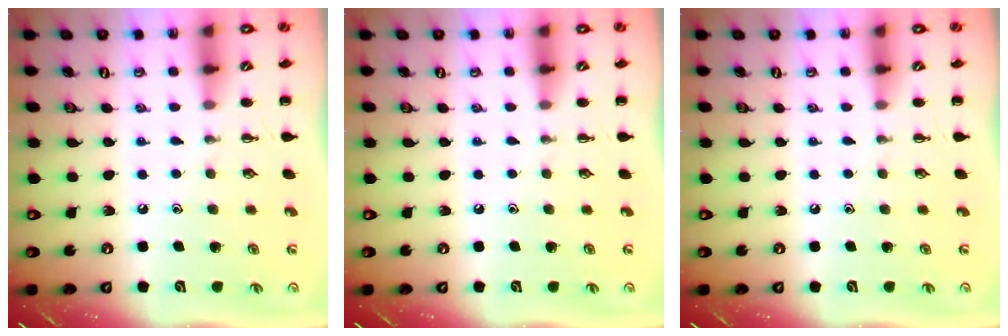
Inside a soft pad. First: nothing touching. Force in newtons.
{"total": 0.0}
{"total": 0.0}